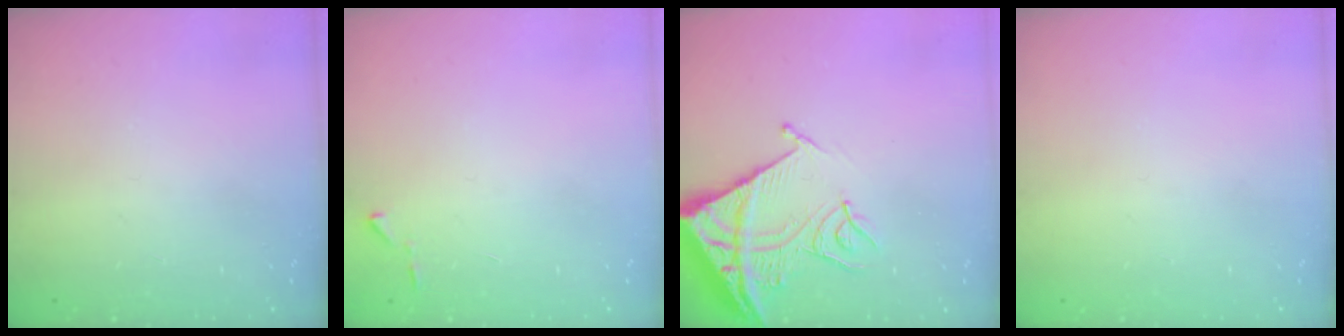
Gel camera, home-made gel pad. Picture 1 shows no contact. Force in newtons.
{"total": 4.1, "press": 4.0, "slide": 0.5}
{"total": 14.1, "press": 14.0, "slide": 1.6}
{"total": 0.0}